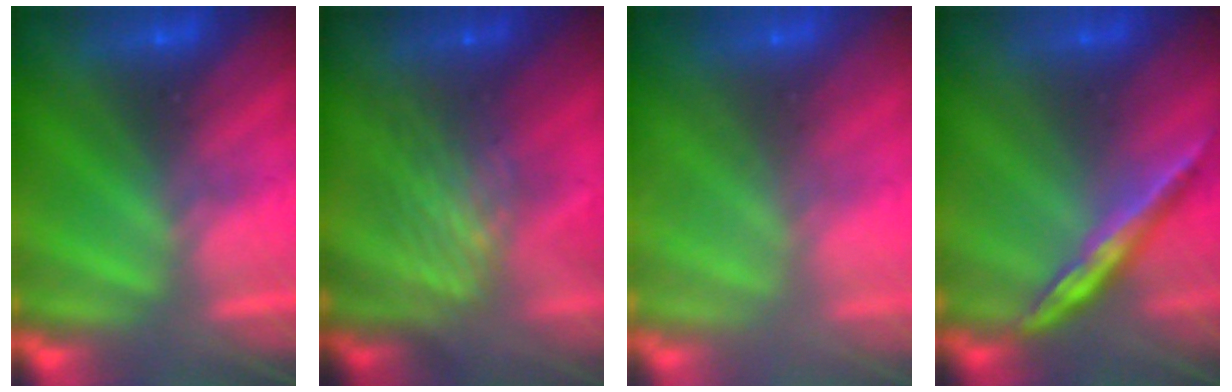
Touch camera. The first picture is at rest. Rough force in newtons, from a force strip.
{"total": 9.7}
{"total": 7.2}
{"total": 1.7}